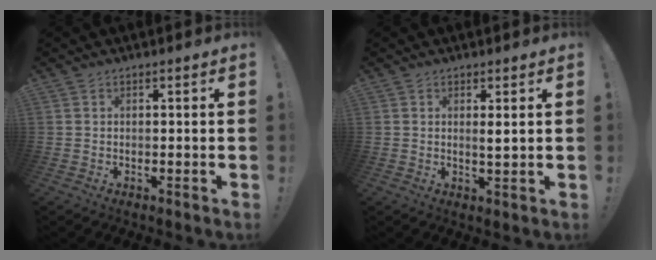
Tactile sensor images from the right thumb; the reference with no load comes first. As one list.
[{"total": 2.1, "force": [0.8, 0.1, 1.9], "torque": [-0.024, -0.010, 0.010]}]